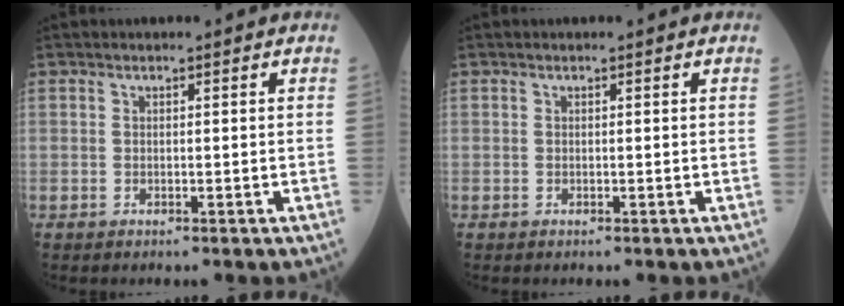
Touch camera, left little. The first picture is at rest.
{"total": 0.0}